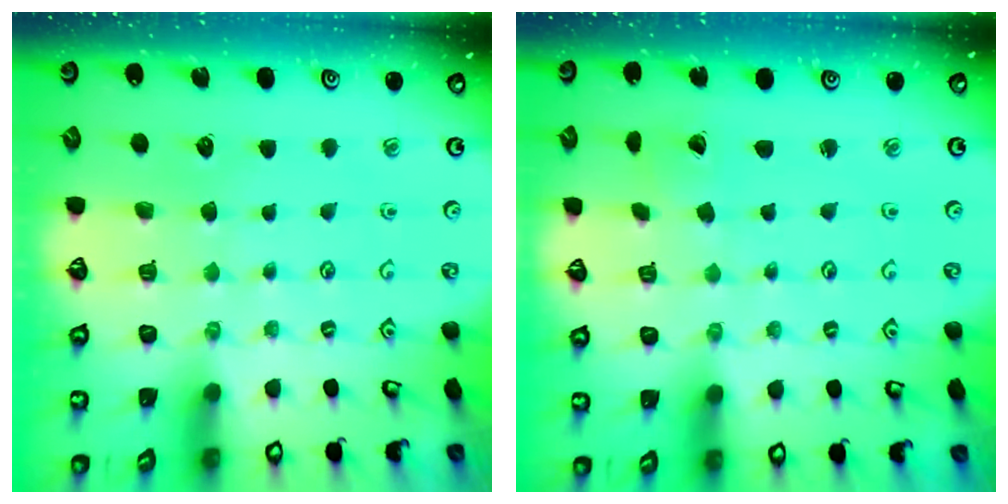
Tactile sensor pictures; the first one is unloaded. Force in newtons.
{"total": 1.0, "press": 1.0, "slide": 0.1}